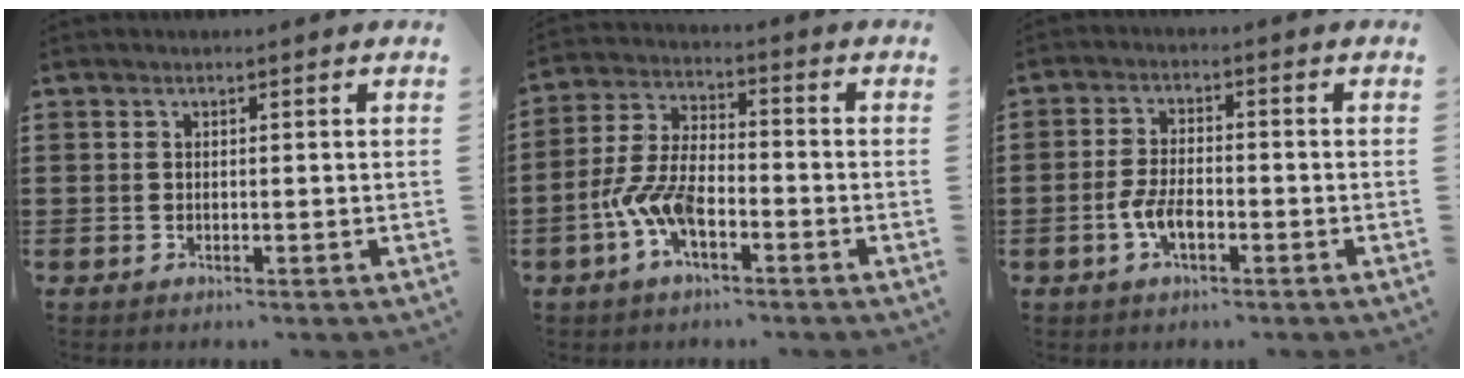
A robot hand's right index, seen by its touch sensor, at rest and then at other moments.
{"total": 8.2, "force": [-3.8, 3.6, 6.4], "torque": [-0.163, -0.009, -0.076]}
{"total": 4.3, "force": [-1.7, 1.9, 3.5], "torque": [-0.082, -0.004, -0.034]}